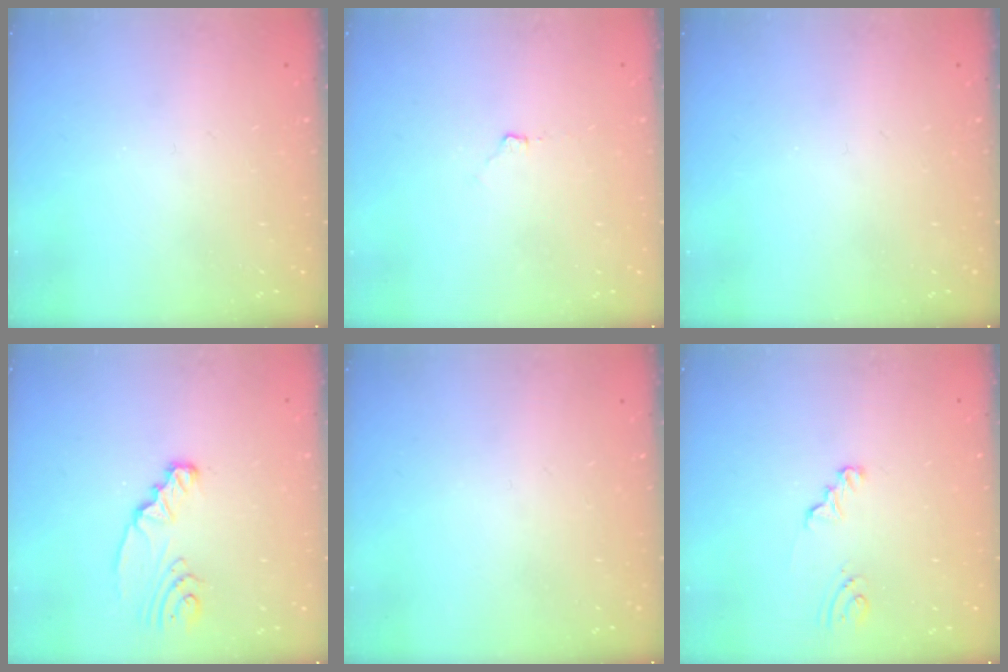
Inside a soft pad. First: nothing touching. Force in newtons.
{"total": 2.9, "press": 2.8, "slide": 0.4}
{"total": 0.0}
{"total": 3.2, "press": 3.2, "slide": 0.3}
{"total": 0.0}
{"total": 2.1, "press": 2.1, "slide": 0.2}